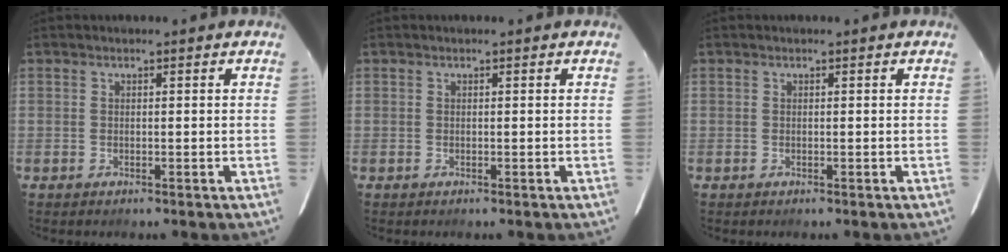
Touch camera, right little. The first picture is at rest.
{"total": 0.0}
{"total": 0.0}